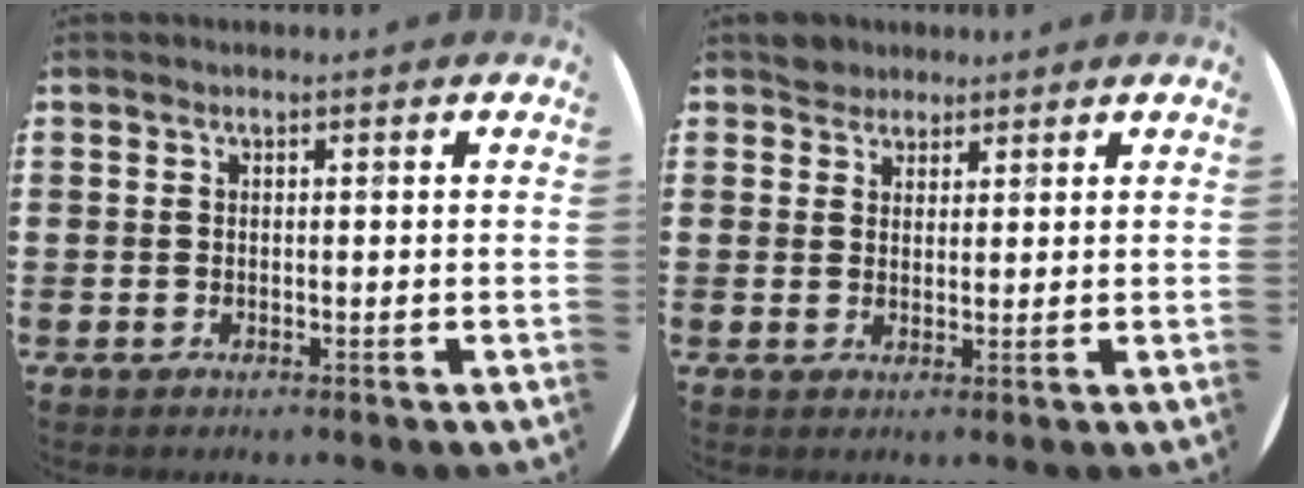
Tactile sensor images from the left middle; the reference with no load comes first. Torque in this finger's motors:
{"motor_torque": [0.43, -0.36, 0.01, 0.01]}